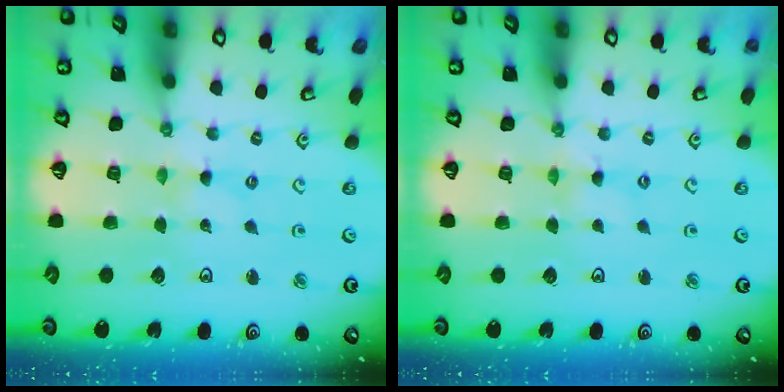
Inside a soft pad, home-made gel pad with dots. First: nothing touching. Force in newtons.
{"total": 1.1, "press": 1.1, "slide": 0.2}